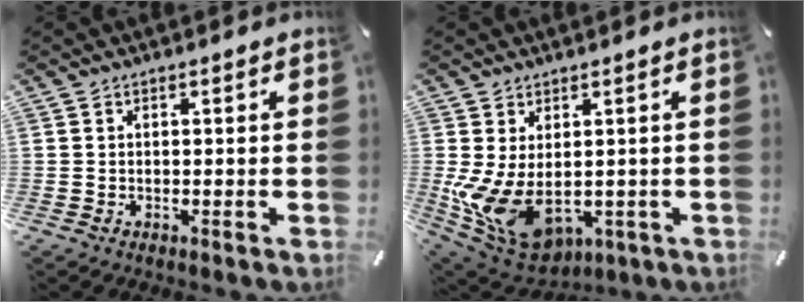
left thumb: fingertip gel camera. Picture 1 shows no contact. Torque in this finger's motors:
{"motor_torque": [2.02, 2.28, 1.32, -0.29, 0.54]}